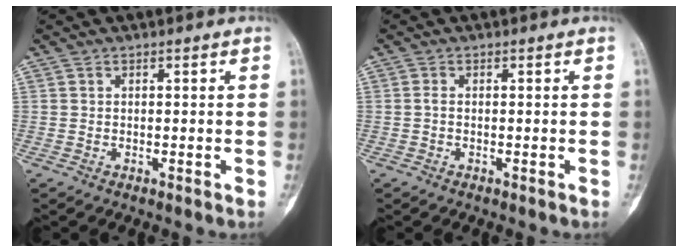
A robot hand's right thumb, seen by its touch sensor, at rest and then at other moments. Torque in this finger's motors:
{"motor_torque": [-0.08, -0.10, 0.15, -0.15, -0.03]}